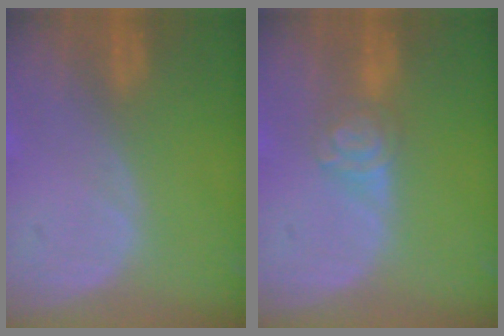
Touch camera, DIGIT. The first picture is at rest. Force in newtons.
{"total": 4.3, "press": 4.0, "slide": 1.6}